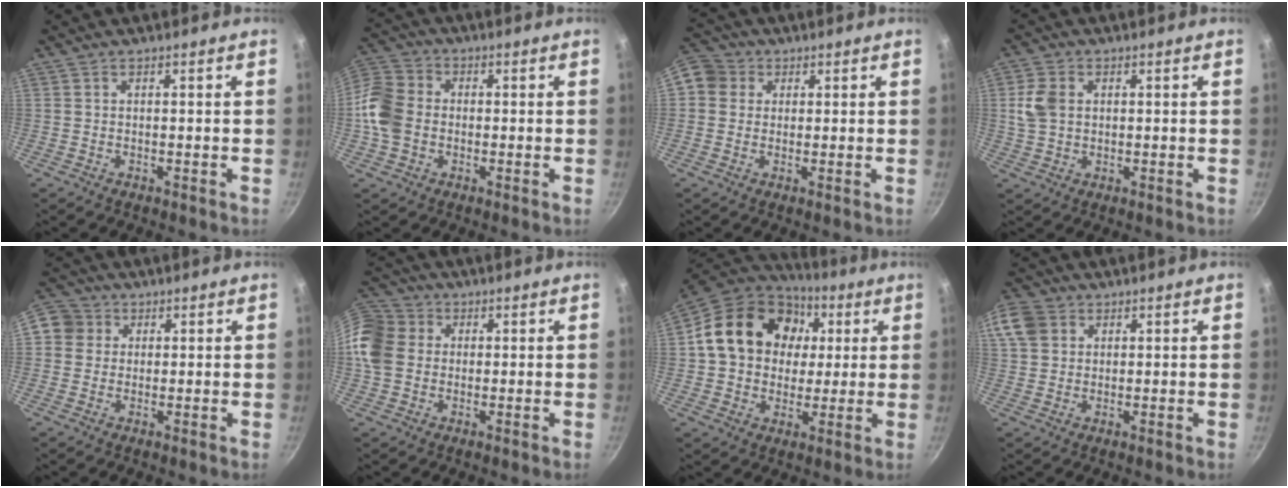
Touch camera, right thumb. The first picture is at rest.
{"total": 11.0, "force": [-1.1, 8.7, 6.5], "torque": [-0.117, 0.019, -0.042]}
{"total": 8.1, "force": [1.6, 7.3, 3.0], "torque": [-0.040, 0.014, 0.015]}
{"total": 5.5, "force": [0.9, 4.1, 3.5], "torque": [-0.063, 0.003, 0.016]}
{"total": 6.8, "force": [1.5, 6.2, 2.2], "torque": [-0.012, 0.009, 0.013]}
{"total": 13.1, "force": [1.3, 11.2, 6.5], "torque": [-0.128, 0.023, 0.010]}
{"total": 21.1, "force": [4.2, 16.9, 11.9], "torque": [-0.188, 0.027, 0.063]}
{"total": 7.8, "force": [3.0, 6.2, 3.7], "torque": [-0.067, 0.002, 0.048]}